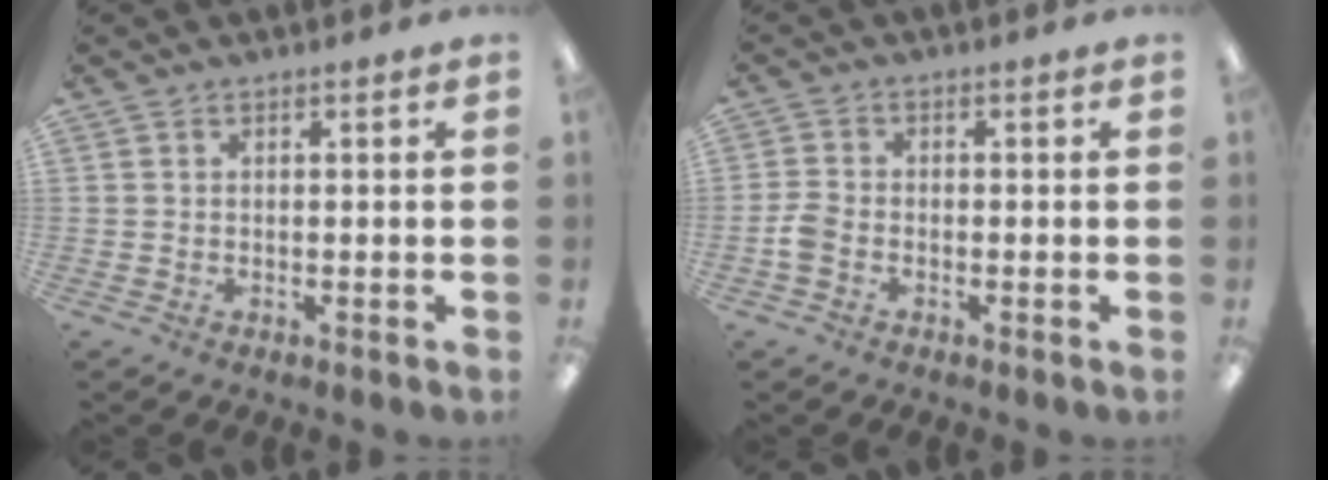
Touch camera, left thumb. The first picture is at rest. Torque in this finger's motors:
{"motor_torque": [-0.05, 0.09, 0.06, -0.05, 0.01]}